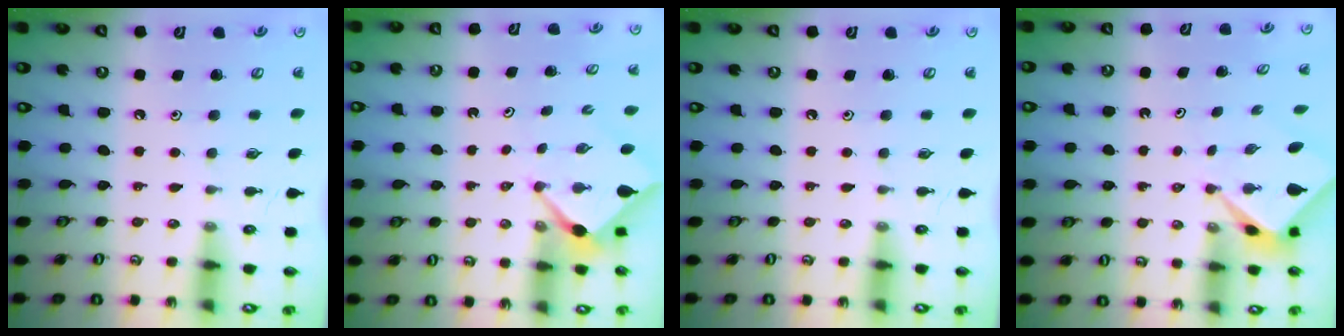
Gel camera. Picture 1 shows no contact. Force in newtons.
{"total": 2.4, "press": 2.4, "slide": 0.2}
{"total": 0.0}
{"total": 2.1, "press": 2.1, "slide": 0.2}